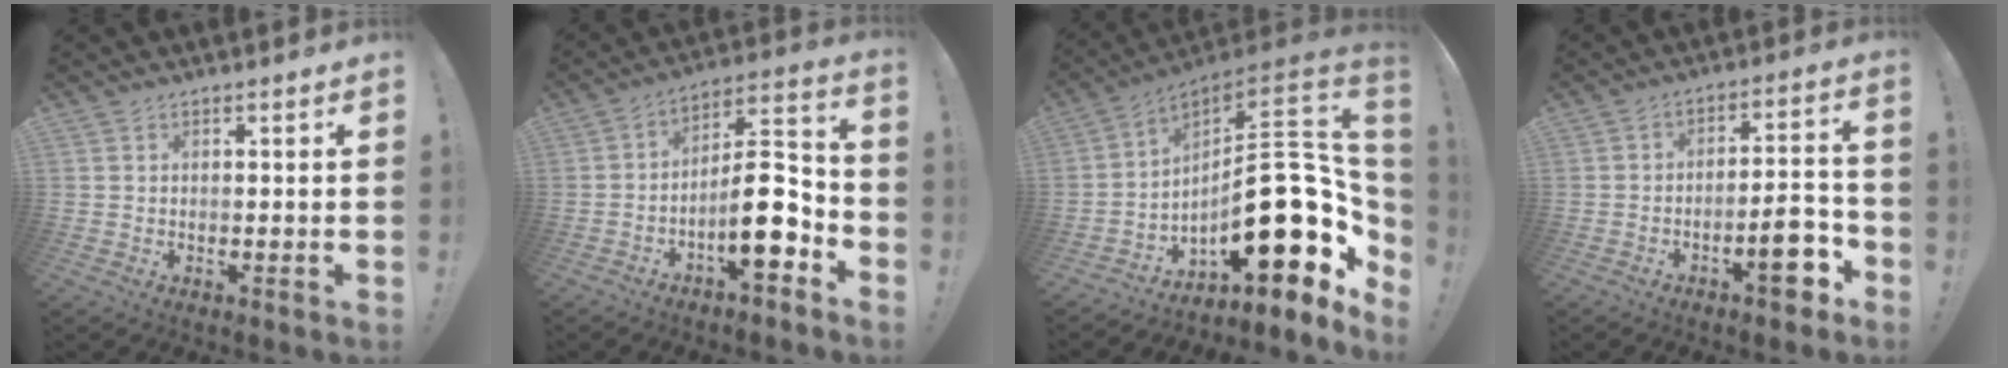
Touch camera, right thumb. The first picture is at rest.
{"total": 14.5, "force": [-5.3, 5.1, 12.5], "torque": [-0.189, 0.031, -0.081]}
{"total": 27.2, "force": [-4.3, 11.6, 24.3], "torque": [-0.354, 0.011, -0.060]}
{"total": 11.4, "force": [-5.6, 3.7, 9.2], "torque": [-0.109, 0.028, -0.091]}